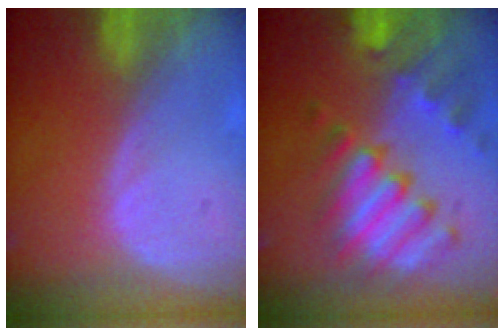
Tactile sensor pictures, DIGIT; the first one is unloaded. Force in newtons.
{"total": 10.5, "press": 9.1, "slide": 5.2}